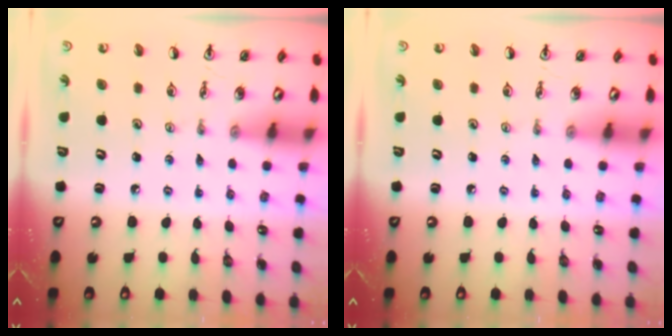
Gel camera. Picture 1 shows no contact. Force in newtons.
{"total": 0.0}